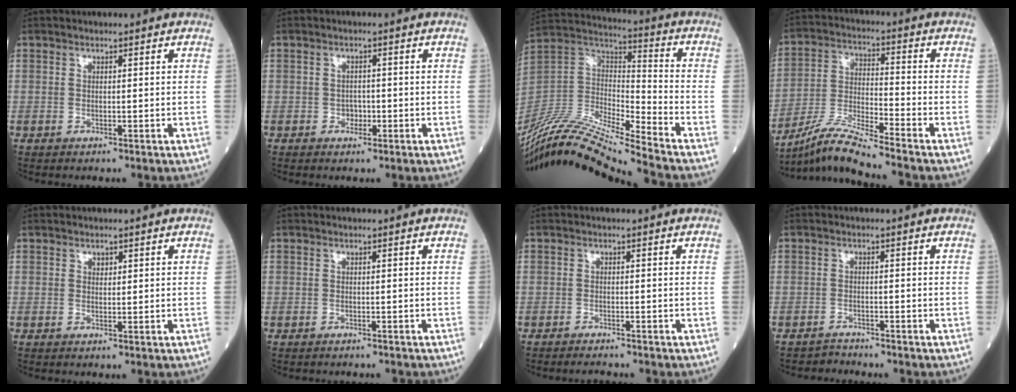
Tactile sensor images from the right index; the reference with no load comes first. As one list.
[{"total": 1.6, "force": [-0.6, 1.2, 0.8], "torque": [-0.007, 0.006, -0.008]}, {"total": 18.5, "force": [-16.7, -1.0, 7.9], "torque": [-0.159, 0.017, -0.315]}, {"total": 9.4, "force": [-8.5, -1.7, 3.6], "torque": [-0.078, -0.014, -0.163]}, {"total": 0.7, "force": [0.4, 0.5, 0.3], "torque": [-0.002, -0.002, 0.005]}, {"total": 1.8, "force": [-1.8, 0.3, 0.3], "torque": [-0.006, -0.003, -0.023]}, {"total": 1.9, "force": [-1.8, 0.1, 0.4], "torque": [-0.009, -0.006, -0.028]}, {"total": 1.7, "force": [-1.5, 0.0, -0.9], "torque": [0.022, -0.008, -0.028]}]